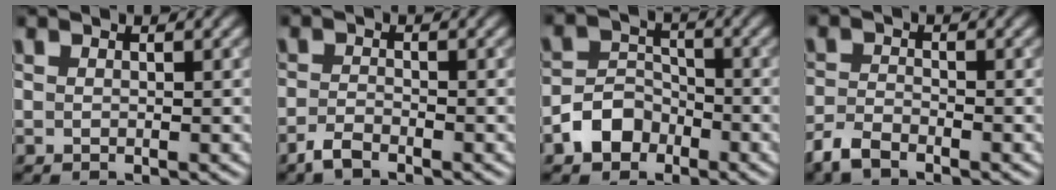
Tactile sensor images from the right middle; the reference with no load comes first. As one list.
[{"total": 1.8, "force": [-1.6, 0.3, 0.7], "torque": [-0.021, -0.003, -0.038]}, {"total": 3.7, "force": [-2.5, 2.6, 1.2], "torque": [-0.021, 0.004, -0.051]}, {"total": 2.7, "force": [-2.4, 0.7, 1.0], "torque": [-0.027, -0.006, -0.057]}]